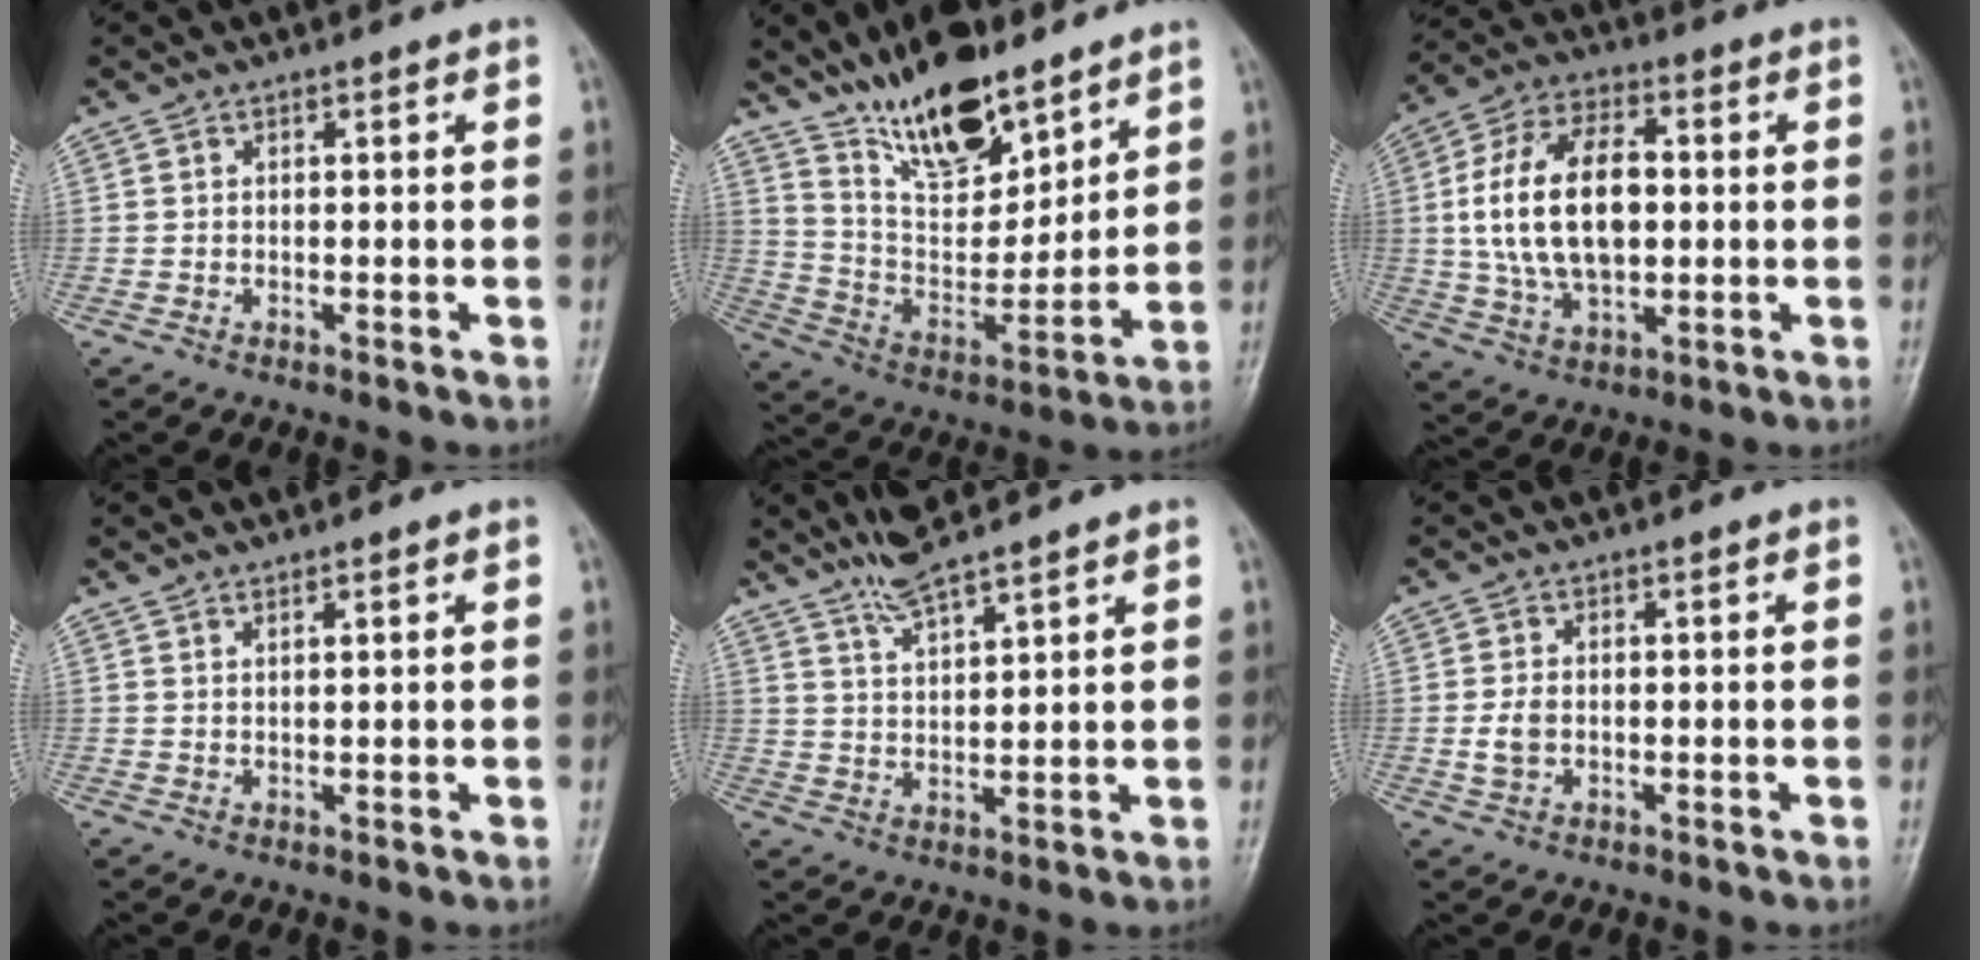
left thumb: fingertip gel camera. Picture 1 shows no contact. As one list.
[{"total": 17.6, "force": [13.1, 6.8, 9.6], "torque": [-0.116, -0.079, 0.241]}, {"total": 16.9, "force": [1.1, 9.9, 13.6], "torque": [-0.244, 0.012, 0.021]}, {"total": 1.3, "force": [1.1, 0.1, 0.5], "torque": [-0.007, -0.003, 0.024]}, {"total": 6.4, "force": [5.6, 0.5, 3.1], "torque": [-0.061, -0.028, 0.113]}, {"total": 2.9, "force": [-0.2, 2.1, 2.0], "torque": [-0.038, -0.001, -0.001]}]